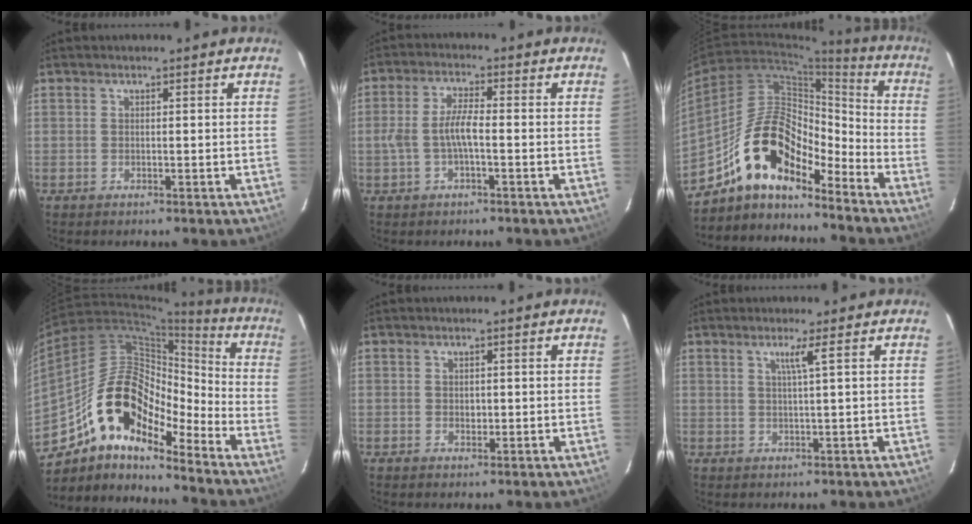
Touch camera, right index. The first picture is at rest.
{"total": 5.2, "force": [-1.3, 1.2, 4.9], "torque": [-0.104, 0.008, -0.022]}
{"total": 15.9, "force": [-12.3, 5.6, 8.3], "torque": [-0.151, 0.024, -0.227]}
{"total": 18.0, "force": [-12.6, 7.2, 10.7], "torque": [-0.184, 0.010, -0.242]}
{"total": 1.2, "force": [0.0, 1.0, 0.6], "torque": [-0.008, 0.002, 0.001]}
{"total": 2.2, "force": [0.9, -0.9, 1.7], "torque": [-0.025, -0.005, 0.017]}